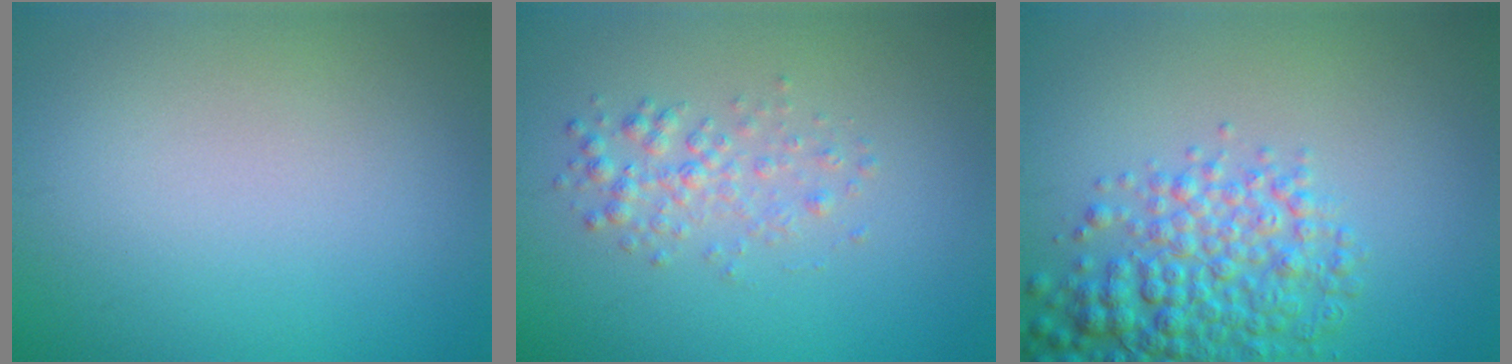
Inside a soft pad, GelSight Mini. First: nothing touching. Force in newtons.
{"total": 2.1, "press": 2.1, "slide": 0.0}
{"total": 5.3, "press": 5.3, "slide": 0.1}